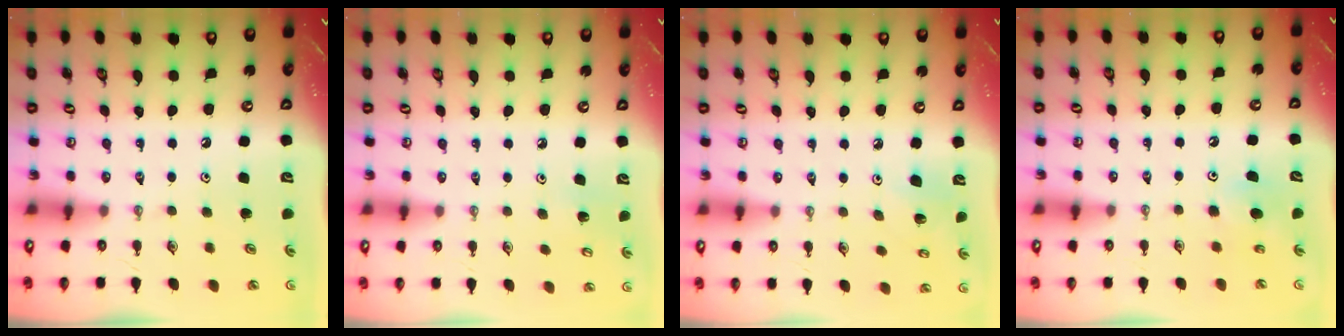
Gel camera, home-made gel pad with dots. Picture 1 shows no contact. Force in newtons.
{"total": 4.4, "press": 4.3, "slide": 0.4}
{"total": 5.1, "press": 4.8, "slide": 1.7}
{"total": 5.8, "press": 5.8, "slide": 0.5}